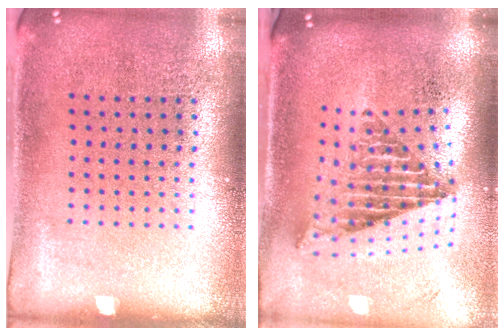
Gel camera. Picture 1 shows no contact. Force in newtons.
{"total": 2.4, "press": 1.6, "slide": 1.9}